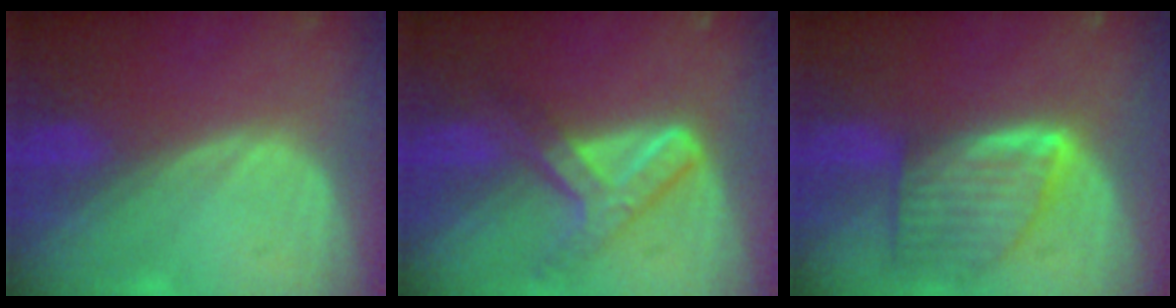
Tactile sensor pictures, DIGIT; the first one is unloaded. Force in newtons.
{"total": 7.1, "press": 6.1, "slide": 3.7}
{"total": 8.1, "press": 7.2, "slide": 3.6}